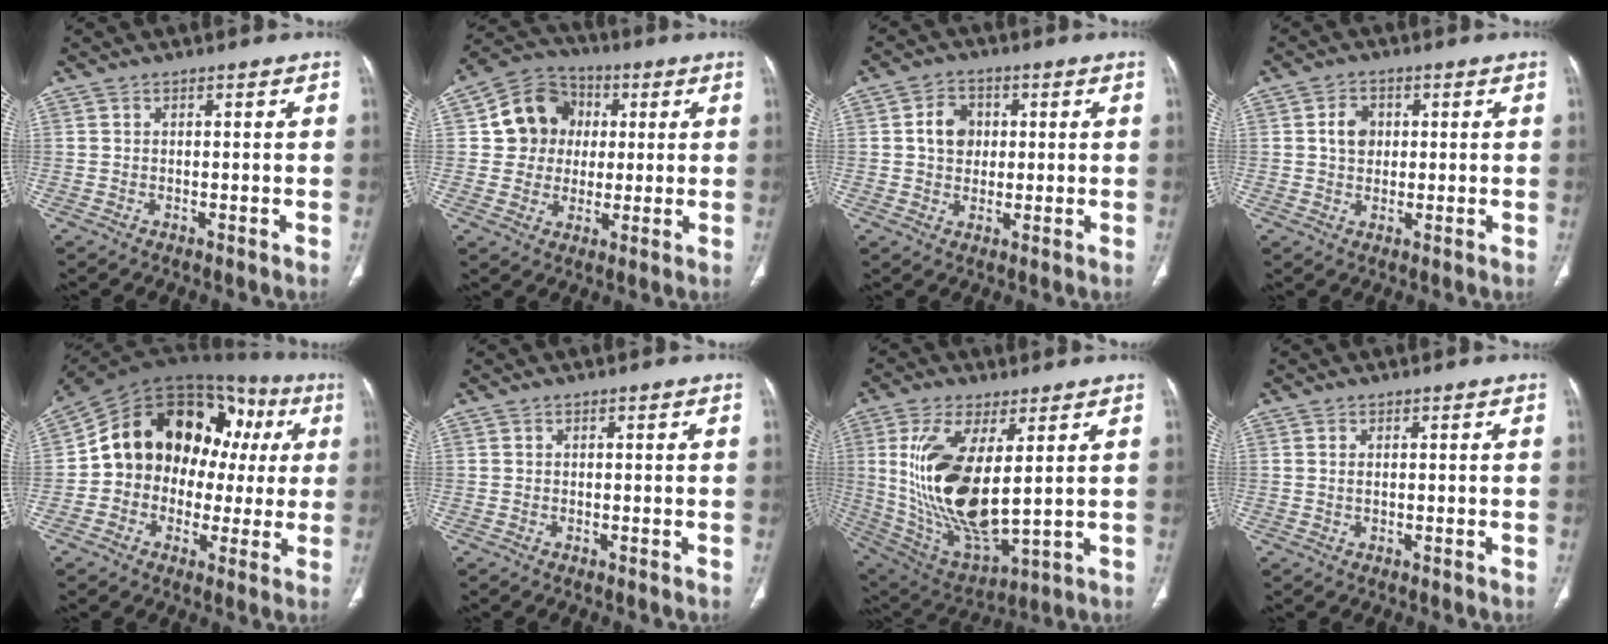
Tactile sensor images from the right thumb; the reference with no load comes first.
{"total": 11.7, "force": [1.9, 10.7, 4.4], "torque": [-0.038, 0.011, 0.027]}
{"total": 6.1, "force": [1.0, 5.0, 3.4], "torque": [-0.037, 0.004, 0.013]}
{"total": 4.5, "force": [0.8, 3.6, 2.6], "torque": [-0.031, 0.002, 0.011]}
{"total": 21.9, "force": [2.4, 16.5, 14.3], "torque": [-0.175, 0.060, 0.034]}
{"total": 0.0}
{"total": 20.3, "force": [3.3, 8.5, 18.2], "torque": [-0.363, -0.029, 0.081]}
{"total": 0.7, "force": [0.2, 0.3, 0.6], "torque": [-0.017, 0.000, 0.006]}